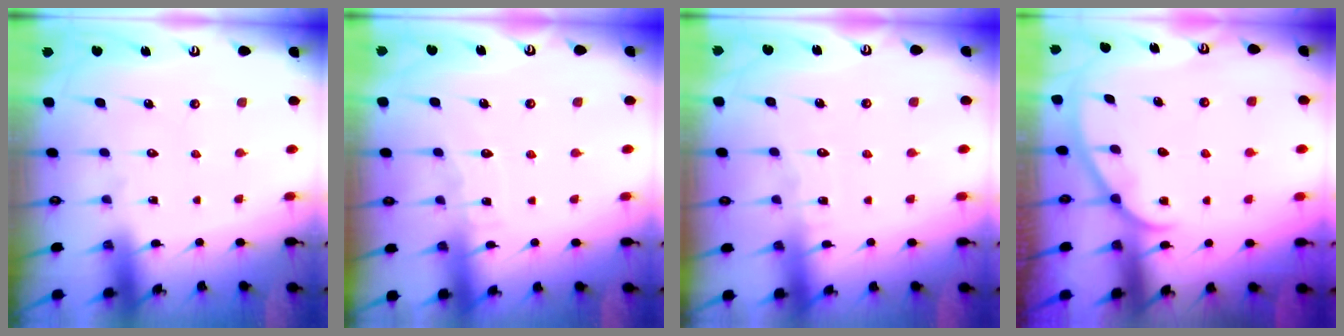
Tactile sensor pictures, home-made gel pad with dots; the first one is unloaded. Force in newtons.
{"total": 3.8, "press": 3.7, "slide": 0.5}
{"total": 2.8, "press": 2.8, "slide": 0.2}
{"total": 1.9, "press": 1.9, "slide": 0.2}